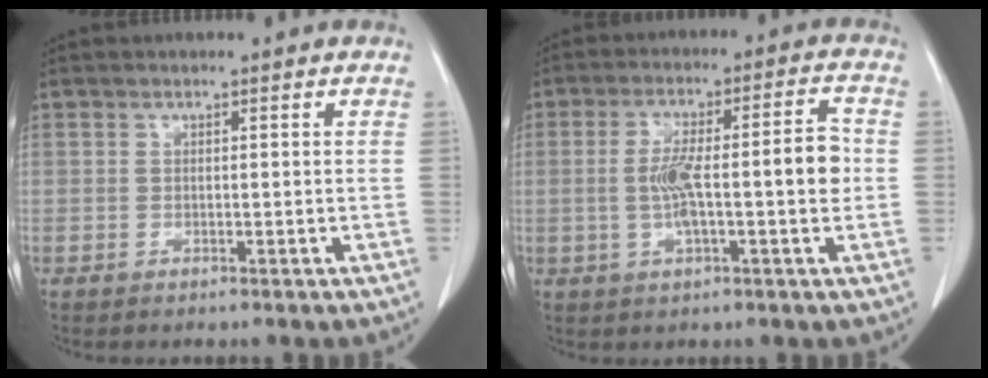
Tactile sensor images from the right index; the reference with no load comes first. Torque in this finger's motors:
{"motor_torque": [0.50, 0.11, 0.22, 0.09]}